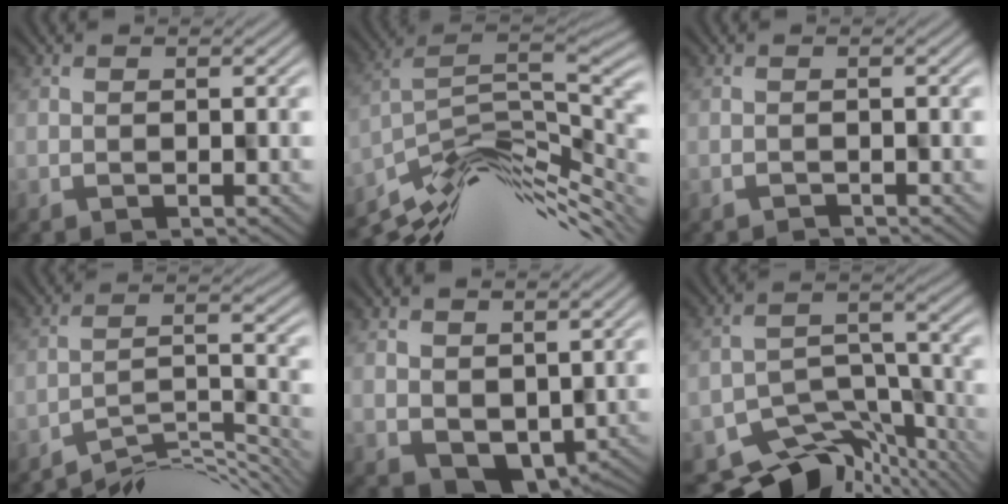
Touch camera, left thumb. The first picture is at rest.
{"total": 13.5, "force": [-6.2, 5.1, 10.9], "torque": [-0.220, -0.014, -0.103]}
{"total": 0.8, "force": [-0.8, 0.0, -0.2], "torque": [0.006, 0.001, -0.015]}
{"total": 9.3, "force": [-7.4, 2.1, 5.3], "torque": [-0.084, -0.006, -0.123]}
{"total": 5.3, "force": [-0.1, 4.2, 3.3], "torque": [-0.056, -0.028, 0.016]}
{"total": 11.5, "force": [-8.2, 6.0, 5.5], "torque": [-0.102, -0.036, -0.107]}